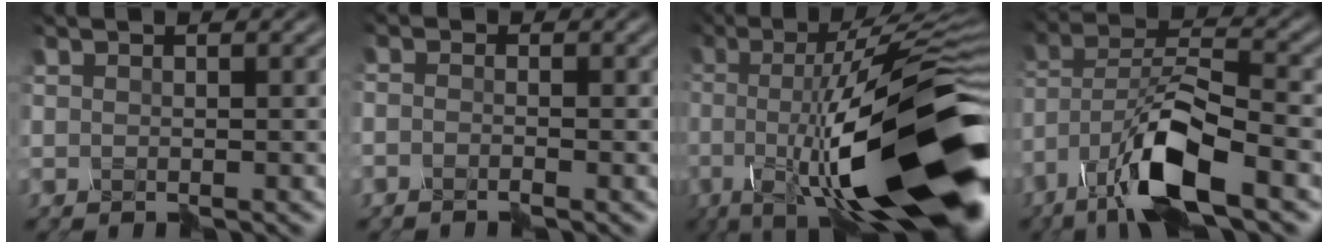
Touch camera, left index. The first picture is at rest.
{"total": 1.9, "force": [-1.7, -0.4, -0.8], "torque": [0.006, -0.001, -0.033]}
{"total": 17.3, "force": [-4.1, 4.0, 16.3], "torque": [-0.229, 0.011, -0.075]}
{"total": 8.7, "force": [-6.3, 1.8, 5.7], "torque": [-0.124, 0.009, -0.120]}